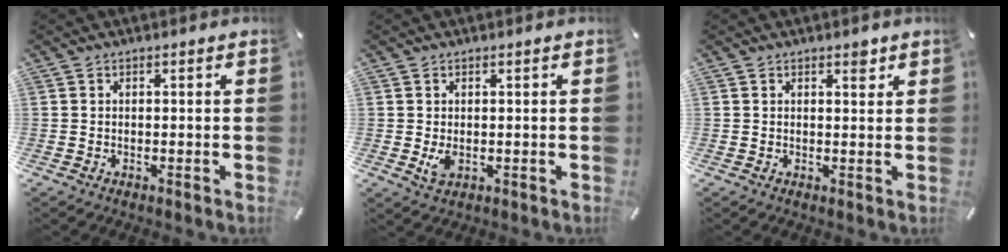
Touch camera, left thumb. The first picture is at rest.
{"total": 3.1, "force": [-0.2, 1.8, 2.5], "torque": [-0.052, -0.007, -0.006]}
{"total": 2.1, "force": [1.4, 1.1, 1.2], "torque": [-0.001, -0.008, 0.019]}